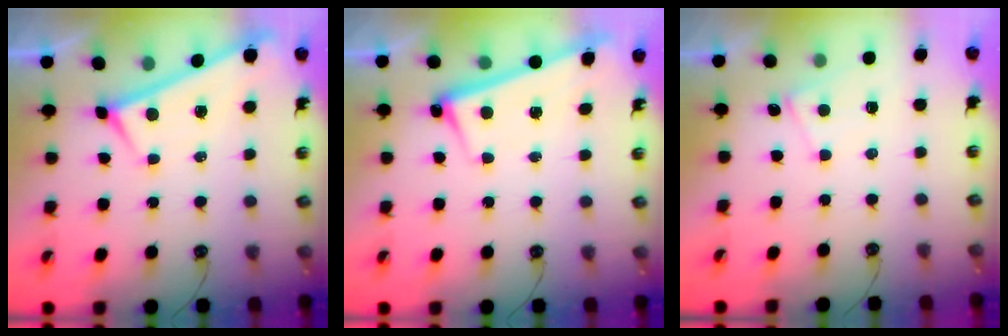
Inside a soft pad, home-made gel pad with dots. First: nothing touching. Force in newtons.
{"total": 2.6, "press": 2.4, "slide": 0.9}
{"total": 2.6, "press": 2.6, "slide": 0.3}